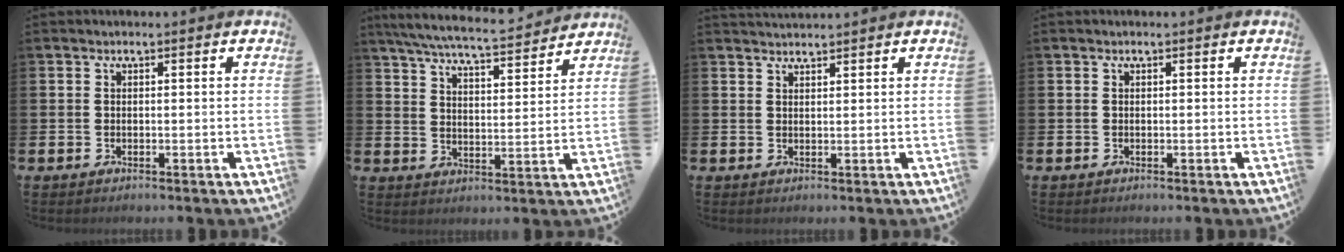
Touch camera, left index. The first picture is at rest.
{"total": 6.9, "force": [6.6, 0.6, 2.1], "torque": [-0.069, -0.041, 0.116]}
{"total": 1.8, "force": [1.8, 0.2, 0.0], "torque": [-0.003, -0.005, 0.033]}
{"total": 0.0}